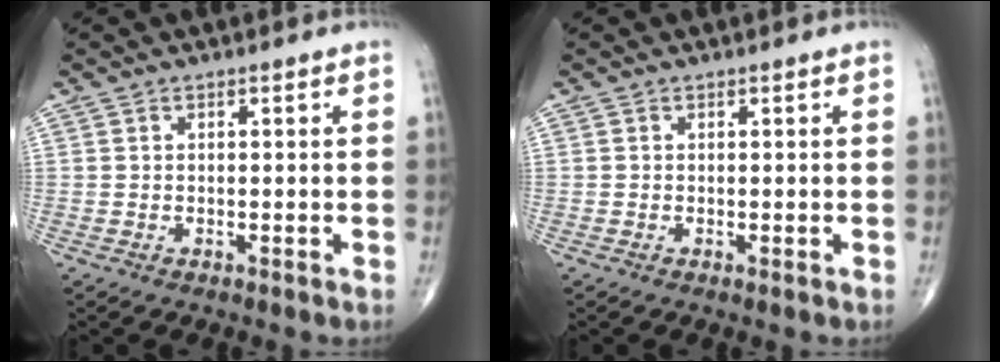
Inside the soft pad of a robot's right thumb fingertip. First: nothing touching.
{"total": 0.0}